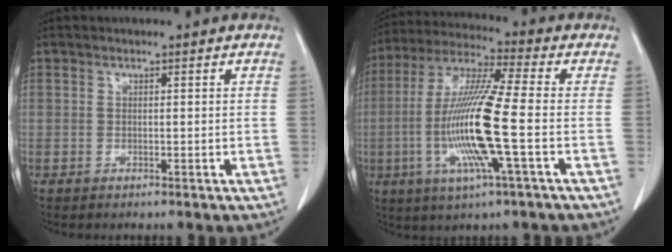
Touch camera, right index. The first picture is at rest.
{"total": 15.2, "force": [-3.1, 0.2, 14.9], "torque": [-0.309, -0.009, -0.066]}